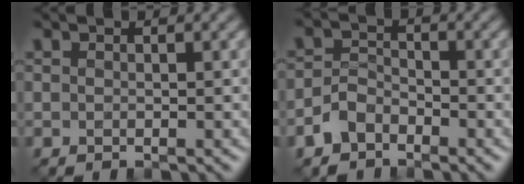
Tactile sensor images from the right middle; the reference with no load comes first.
{"total": 2.7, "force": [-1.9, 1.7, 1.0], "torque": [-0.017, 0.008, -0.043]}